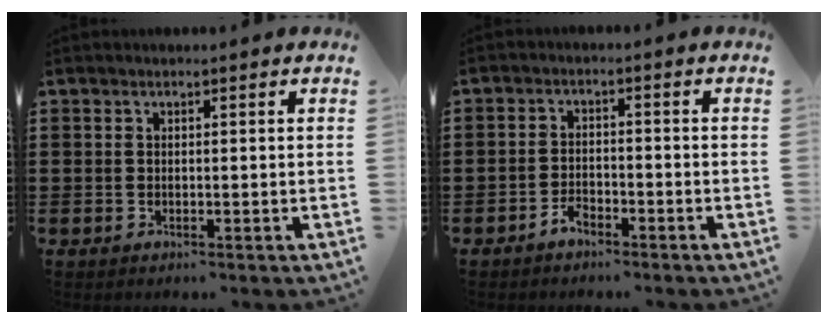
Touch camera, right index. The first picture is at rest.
{"total": 2.4, "force": [-2.1, 0.9, 0.7], "torque": [-0.019, 0.005, -0.044]}